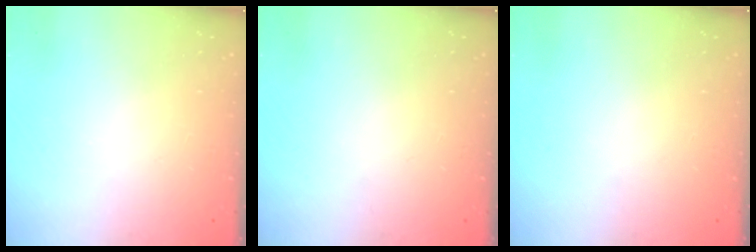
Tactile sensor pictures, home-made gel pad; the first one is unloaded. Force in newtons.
{"total": 0.0}
{"total": 0.0}